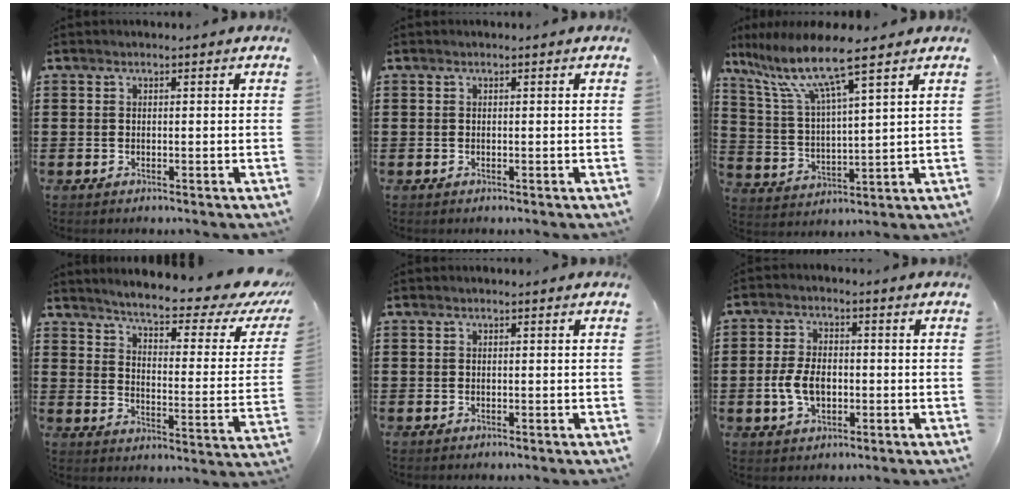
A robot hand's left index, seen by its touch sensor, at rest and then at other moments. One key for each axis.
{"total": 0.0}
{"total": 10.0, "fx": 7.4, "fy": 0.5, "fz": 6.8, "tx": -0.157, "ty": -0.034, "tz": 0.120}
{"total": 6.2, "fx": 5.1, "fy": 0.1, "fz": 3.5, "tx": -0.083, "ty": -0.042, "tz": 0.080}
{"total": 0.0}
{"total": 5.9, "fx": -1.0, "fy": 3.6, "fz": 4.6, "tx": -0.104, "ty": 0.001, "tz": -0.022}